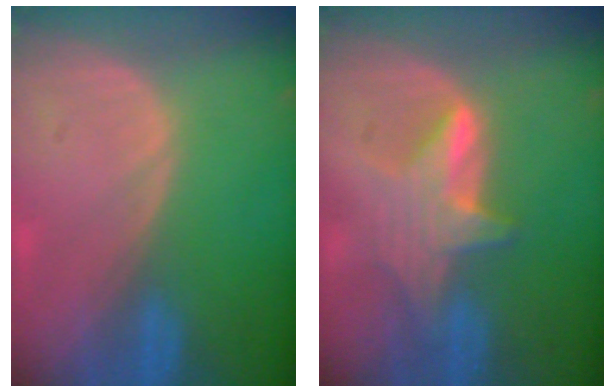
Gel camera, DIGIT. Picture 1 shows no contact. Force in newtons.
{"total": 6.0, "press": 6.0, "slide": 0.7}